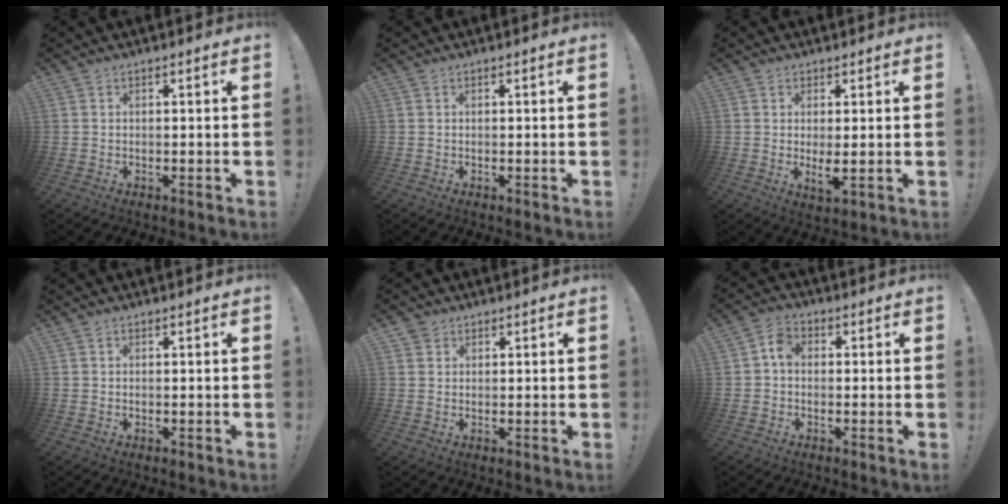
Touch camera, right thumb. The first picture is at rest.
{"total": 0.0}
{"total": 4.5, "force": [0.8, 1.0, 4.3], "torque": [-0.062, -0.023, 0.014]}
{"total": 0.0}
{"total": 1.9, "force": [1.2, 1.5, 0.2], "torque": [-0.001, -0.004, 0.022]}
{"total": 4.4, "force": [-0.2, 3.2, 2.9], "torque": [-0.047, 0.011, -0.003]}